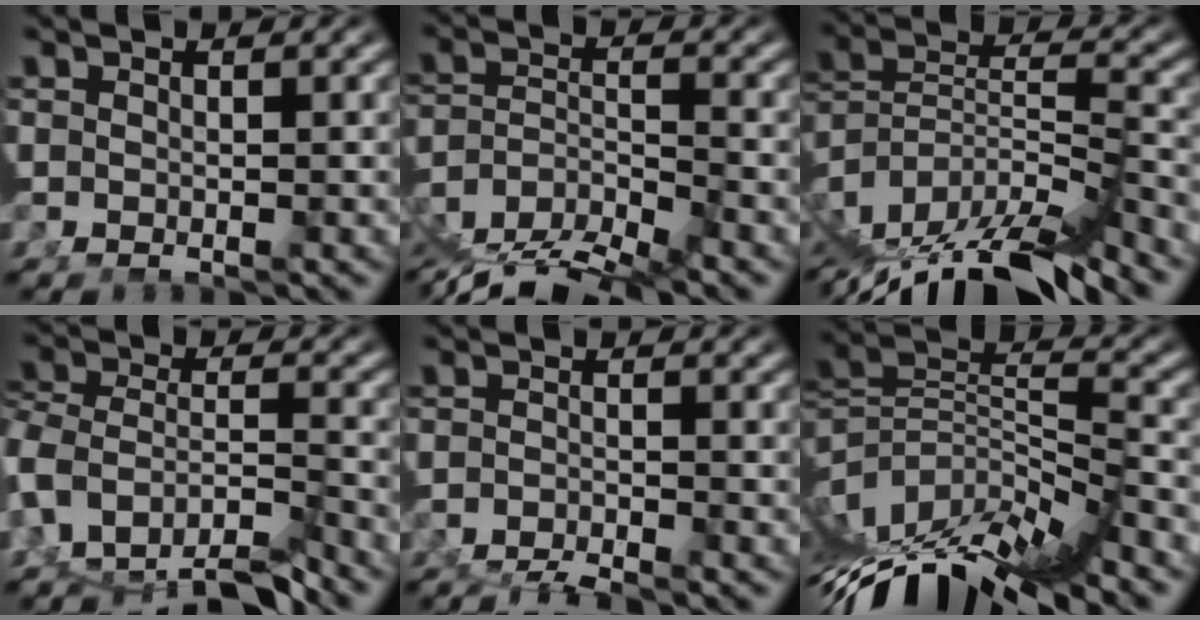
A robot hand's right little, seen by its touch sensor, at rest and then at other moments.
{"total": 11.5, "force": [-7.0, 7.5, 5.2], "torque": [-0.102, -0.047, -0.112]}
{"total": 12.4, "force": [-6.6, 7.6, 7.3], "torque": [-0.147, -0.042, -0.096]}
{"total": 8.8, "force": [-4.5, 6.1, 4.5], "torque": [-0.104, -0.044, -0.070]}
{"total": 2.6, "force": [-2.4, 0.5, 0.6], "torque": [-0.008, -0.004, -0.042]}
{"total": 12.5, "force": [-4.9, 7.2, 9.0], "torque": [-0.174, -0.041, -0.063]}